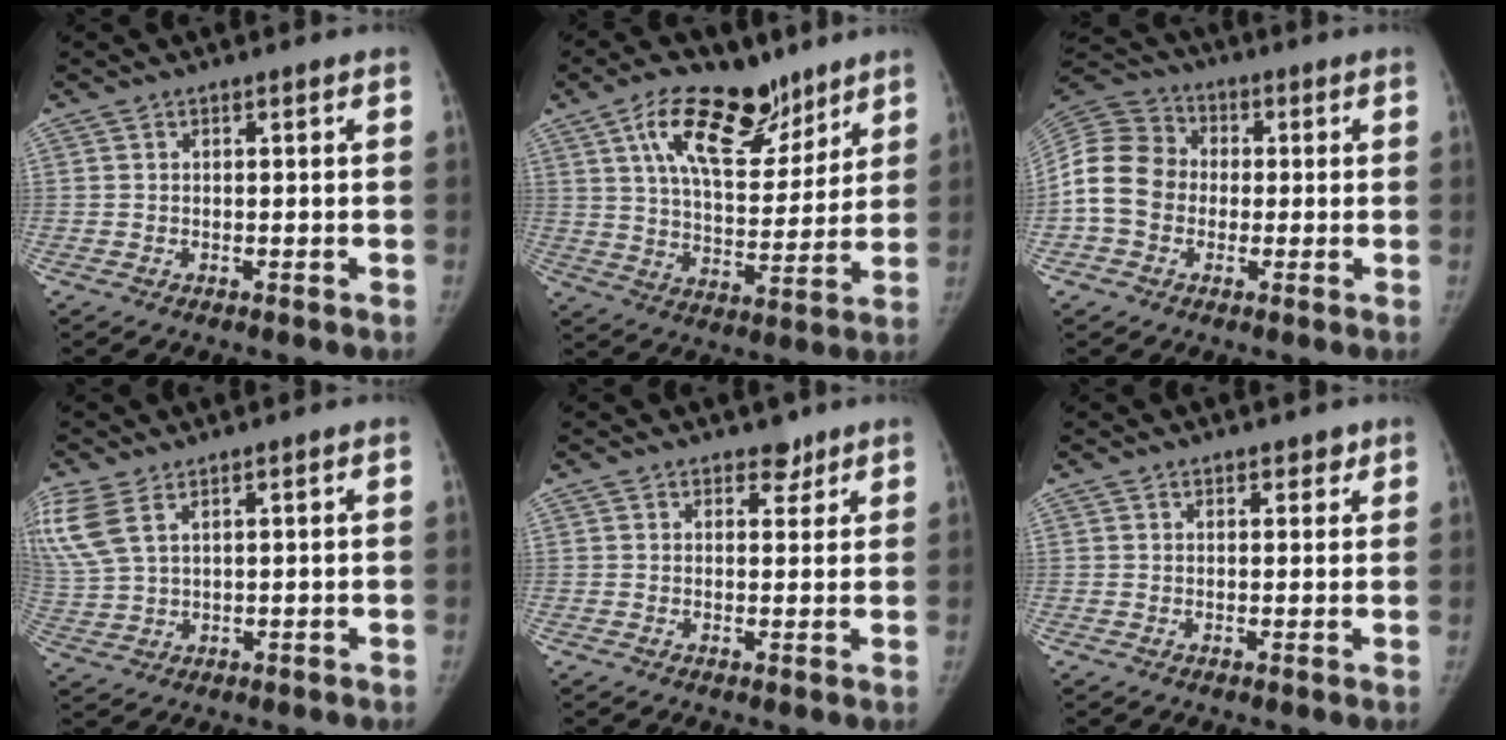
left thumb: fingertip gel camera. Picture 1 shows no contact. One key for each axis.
{"total": 17.8, "fx": 10.4, "fy": 8.9, "fz": 11.4, "tx": -0.140, "ty": -0.046, "tz": 0.175}
{"total": 12.4, "fx": -0.8, "fy": 10.6, "fz": 6.5, "tx": -0.113, "ty": 0.031, "tz": -0.027}
{"total": 10.5, "fx": 5.2, "fy": 5.6, "fz": 7.3, "tx": -0.197, "ty": 0.000, "tz": 0.114}
{"total": 2.6, "fx": 2.0, "fy": 1.6, "fz": 0.5, "tx": 0.014, "ty": -0.011, "tz": 0.023}
{"total": 2.1, "fx": 1.6, "fy": 1.2, "fz": 0.8, "tx": 0.009, "ty": -0.008, "tz": 0.017}